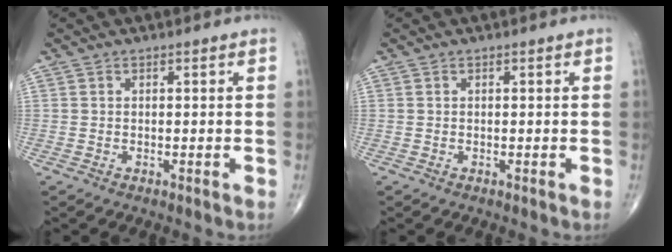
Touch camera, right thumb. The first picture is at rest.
{"total": 0.0}